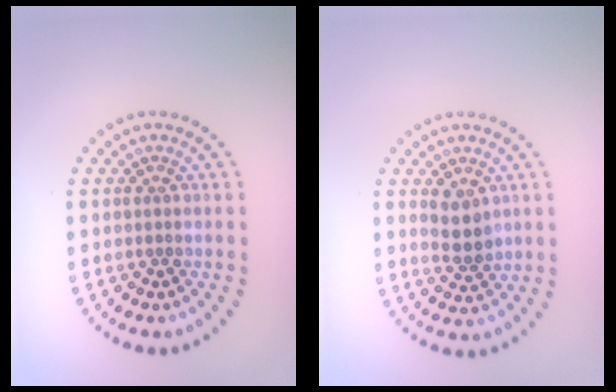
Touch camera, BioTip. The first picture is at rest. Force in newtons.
{"total": 2.6, "press": 2.5, "slide": 0.9}